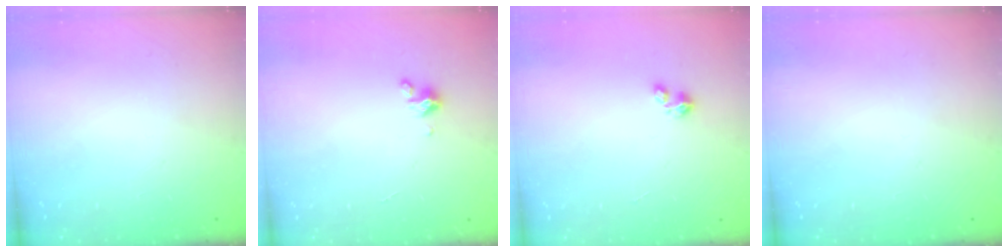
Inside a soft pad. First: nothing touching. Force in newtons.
{"total": 1.7, "press": 1.7, "slide": 0.3}
{"total": 2.5, "press": 2.4, "slide": 0.4}
{"total": 0.0}